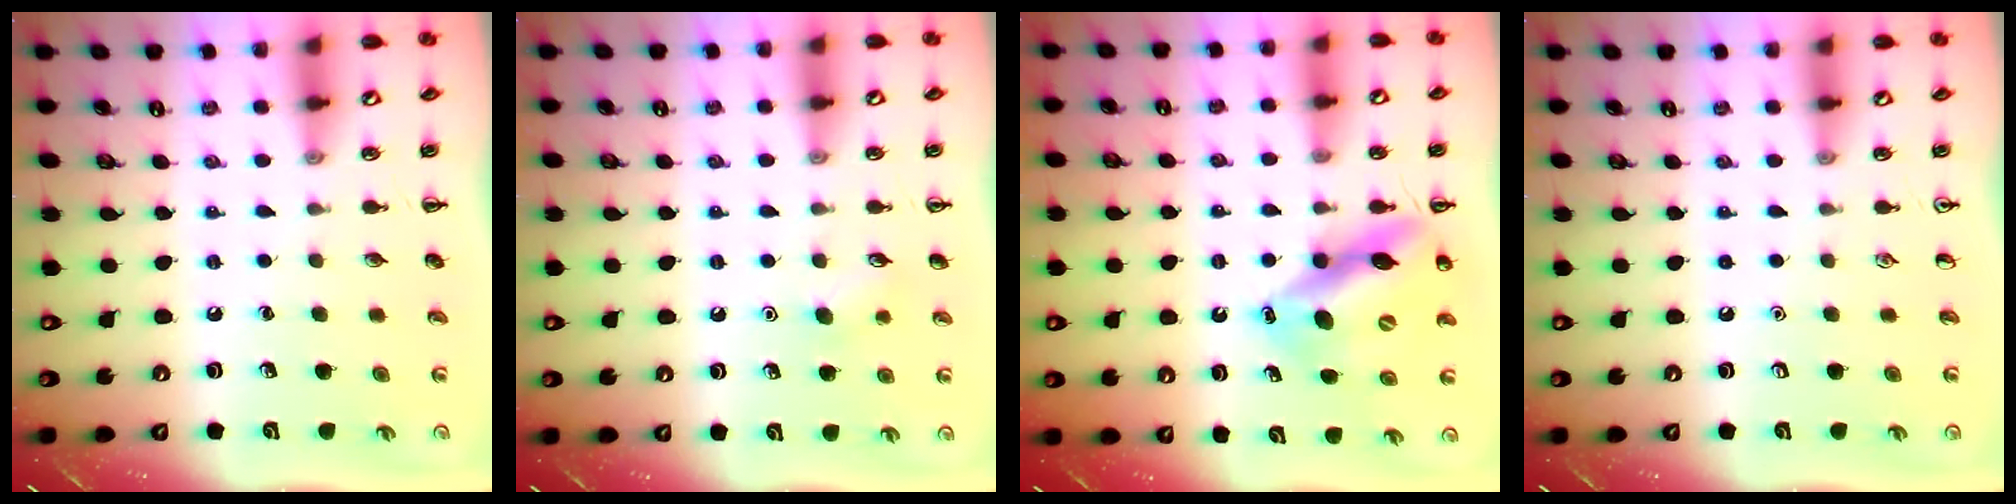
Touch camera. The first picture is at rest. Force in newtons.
{"total": 5.1, "press": 4.9, "slide": 1.3}
{"total": 13.8, "press": 13.2, "slide": 4.0}
{"total": 0.0}